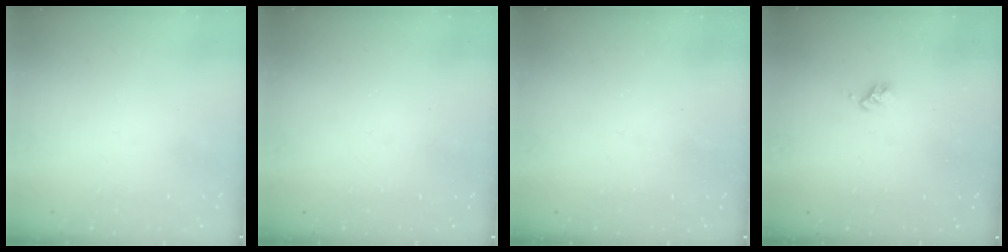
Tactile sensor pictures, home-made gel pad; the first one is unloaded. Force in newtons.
{"total": 0.0}
{"total": 0.0}
{"total": 2.7, "press": 2.6, "slide": 0.4}